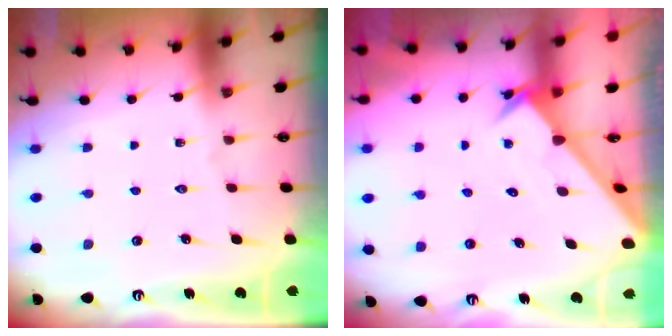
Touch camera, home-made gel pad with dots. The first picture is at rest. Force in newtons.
{"total": 2.6, "press": 2.6, "slide": 0.2}